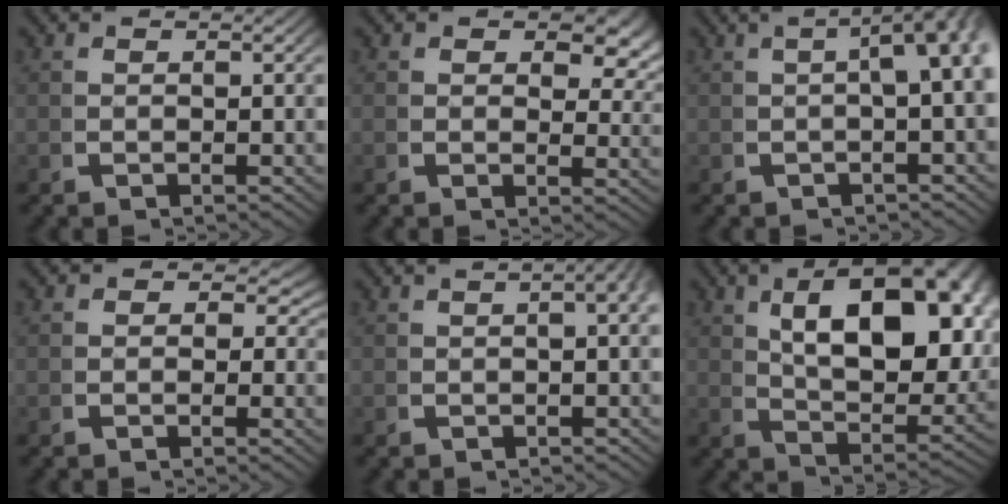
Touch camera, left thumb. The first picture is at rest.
{"total": 3.5, "force": [1.6, 1.8, 2.4], "torque": [-0.022, -0.009, 0.023]}
{"total": 8.8, "force": [1.8, 4.1, 7.5], "torque": [-0.081, 0.033, 0.012]}
{"total": 2.7, "force": [0.2, 2.3, 1.4], "torque": [-0.014, -0.006, -0.005]}
{"total": 7.1, "force": [2.4, 3.7, 5.6], "torque": [-0.036, 0.045, 0.010]}
{"total": 14.2, "force": [2.8, 7.7, 11.6], "torque": [-0.165, -0.012, 0.045]}